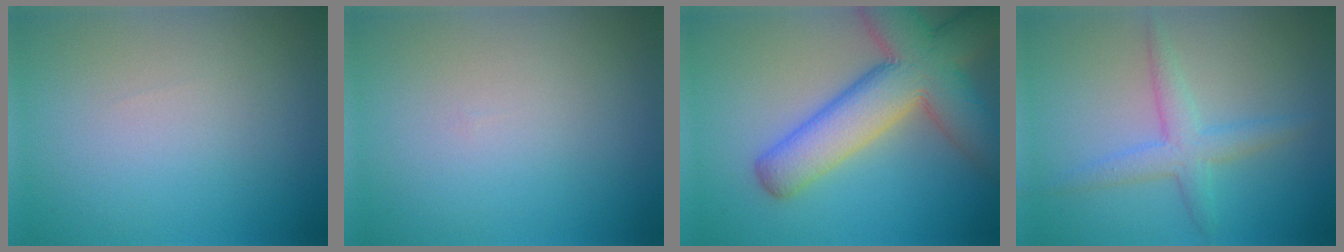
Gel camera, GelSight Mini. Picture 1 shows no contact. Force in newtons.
{"total": 0.0}
{"total": 10.4, "press": 10.3, "slide": 0.7}
{"total": 2.9, "press": 2.9, "slide": 0.2}